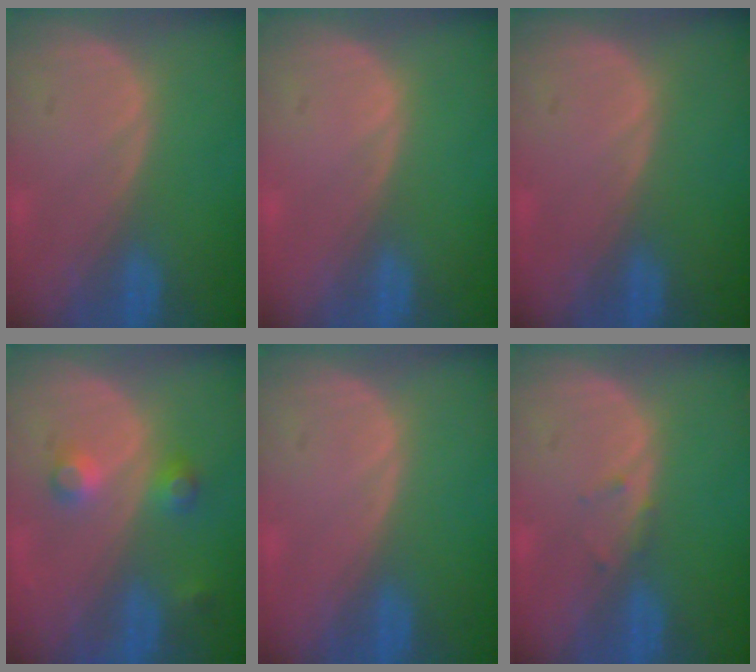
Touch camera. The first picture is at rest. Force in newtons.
{"total": 0.0}
{"total": 0.0}
{"total": 3.6, "press": 3.5, "slide": 1.0}
{"total": 0.0}
{"total": 0.8, "press": 0.8, "slide": 0.2}